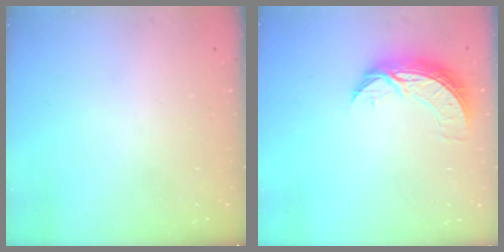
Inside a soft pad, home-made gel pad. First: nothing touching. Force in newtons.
{"total": 8.0, "press": 8.0, "slide": 0.7}